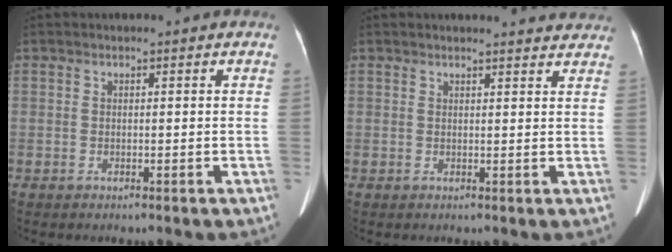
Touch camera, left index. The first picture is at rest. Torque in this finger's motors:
{"motor_torque": [0.24, -0.27, -0.12, -0.02]}